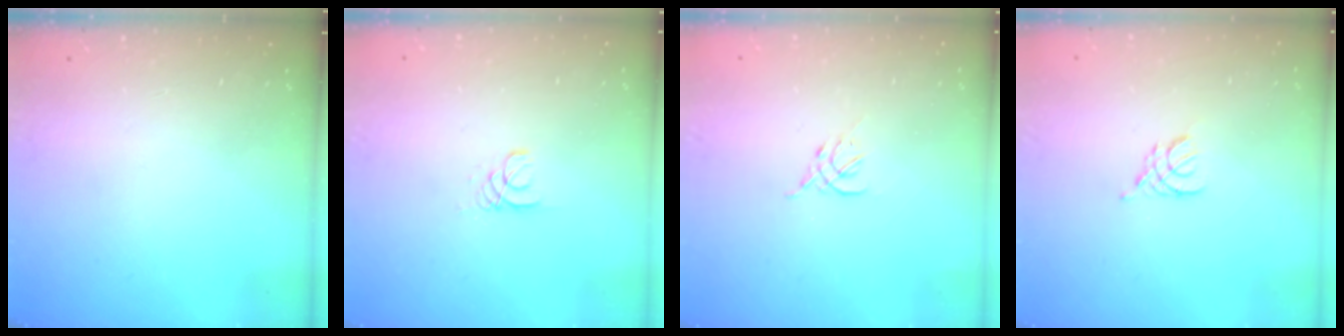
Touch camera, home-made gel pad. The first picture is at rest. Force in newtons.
{"total": 1.8, "press": 1.8, "slide": 0.2}
{"total": 2.3, "press": 2.2, "slide": 0.5}
{"total": 2.9, "press": 2.8, "slide": 0.6}